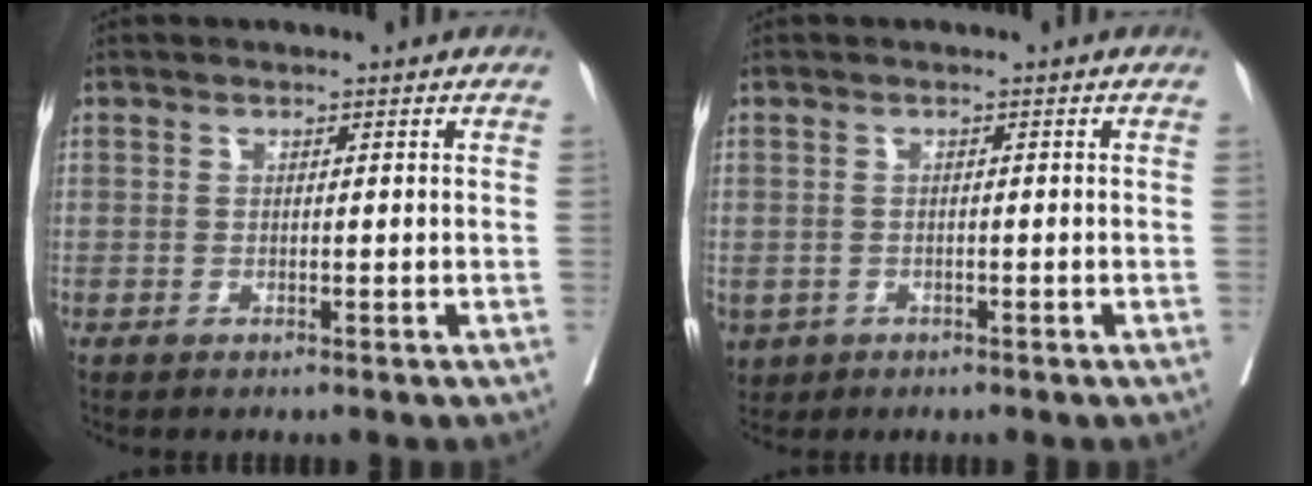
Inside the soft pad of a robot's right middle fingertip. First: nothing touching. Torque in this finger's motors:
{"motor_torque": [1.23, -0.90, 1.05, 0.21]}